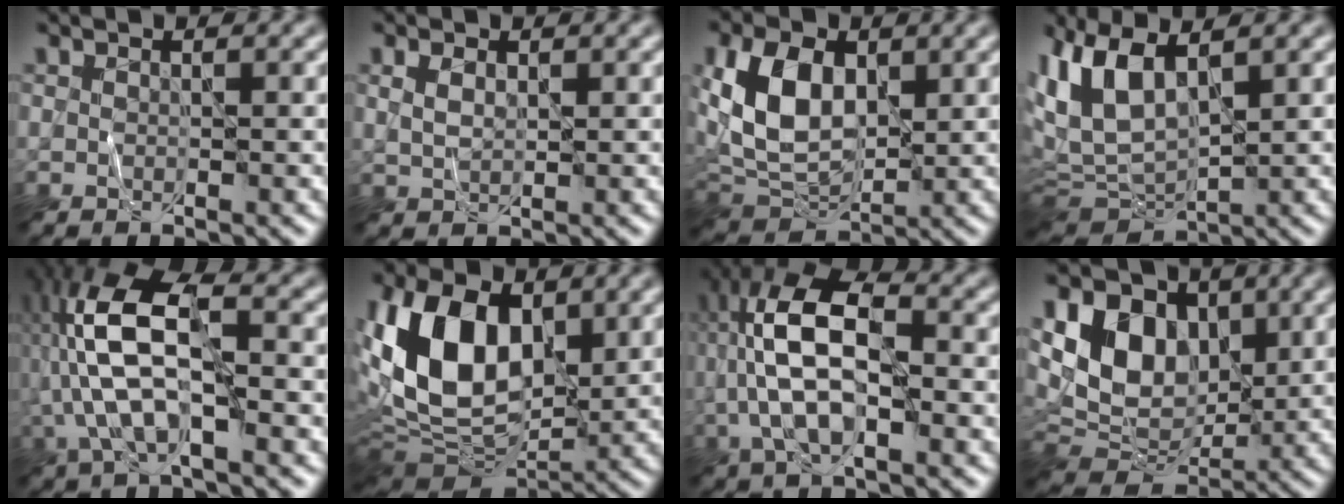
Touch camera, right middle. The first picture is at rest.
{"total": 1.7, "force": [0.8, 0.9, 1.2], "torque": [-0.028, 0.001, 0.020]}
{"total": 8.7, "force": [1.7, 5.6, 6.4], "torque": [-0.148, 0.002, 0.028]}
{"total": 8.1, "force": [2.7, 3.8, 6.6], "torque": [-0.162, 0.005, 0.051]}
{"total": 9.7, "force": [-0.5, 3.7, 9.0], "torque": [-0.190, 0.021, -0.016]}
{"total": 12.8, "force": [2.0, 8.1, 9.6], "torque": [-0.205, 0.005, 0.026]}
{"total": 8.9, "force": [-1.0, 3.9, 7.9], "torque": [-0.158, 0.026, -0.027]}
{"total": 9.0, "force": [2.8, 6.5, 5.7], "torque": [-0.107, -0.005, 0.045]}